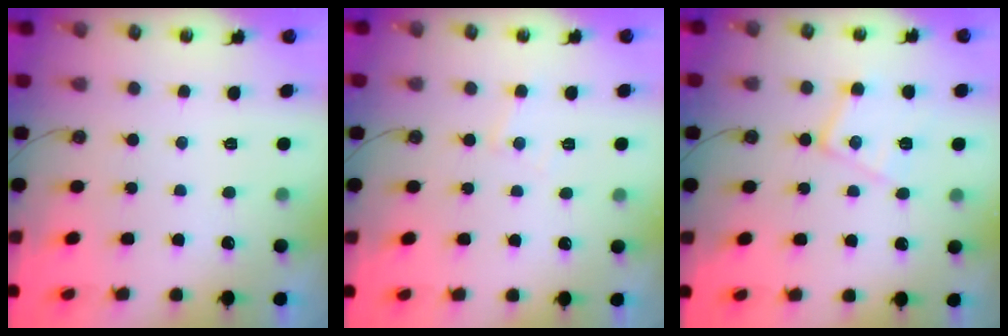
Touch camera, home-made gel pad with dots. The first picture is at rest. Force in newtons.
{"total": 4.8, "press": 4.8, "slide": 0.7}
{"total": 13.0, "press": 13.0, "slide": 0.7}